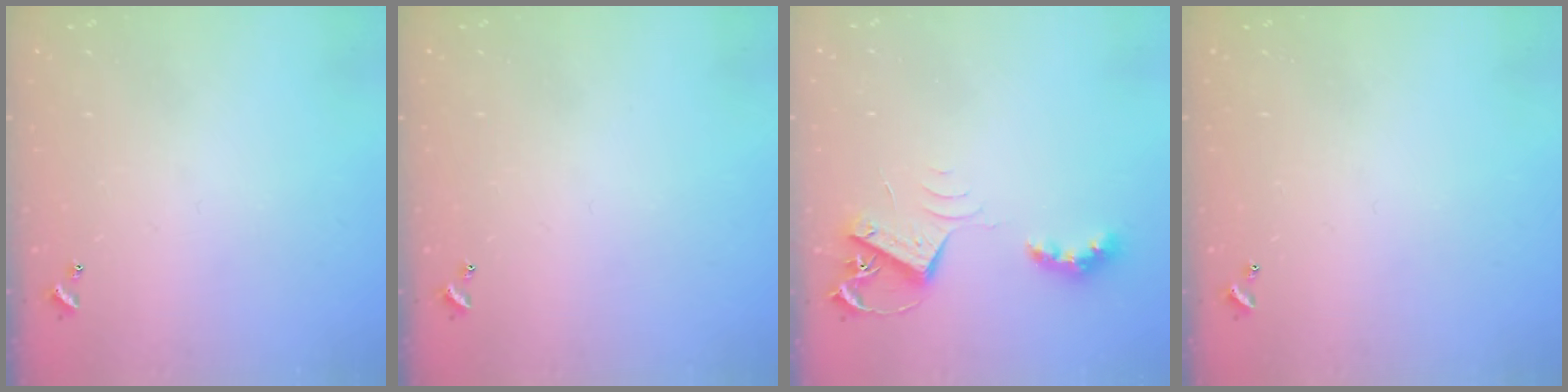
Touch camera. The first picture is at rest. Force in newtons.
{"total": 0.0}
{"total": 6.5, "press": 6.5, "slide": 0.9}
{"total": 0.0}